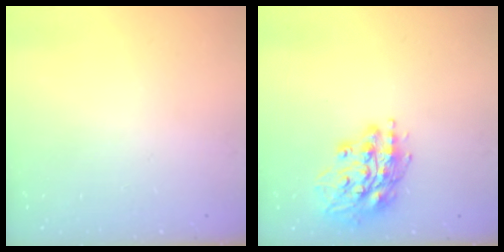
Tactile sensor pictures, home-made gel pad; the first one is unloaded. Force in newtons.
{"total": 16.0, "press": 16.0, "slide": 1.4}